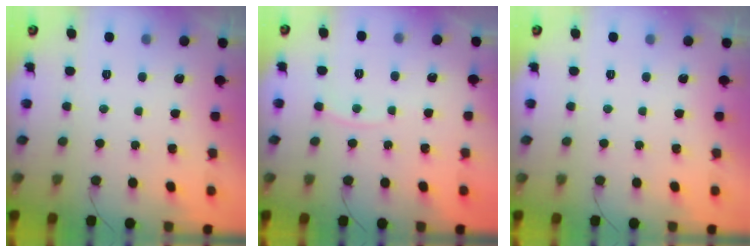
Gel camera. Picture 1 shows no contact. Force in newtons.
{"total": 3.8, "press": 3.8, "slide": 0.5}
{"total": 0.0}